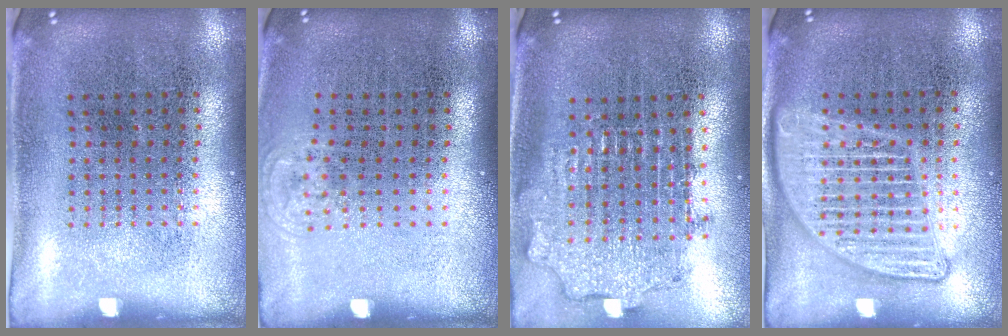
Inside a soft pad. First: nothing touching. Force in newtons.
{"total": 0.6, "press": 0.4, "slide": 0.3}
{"total": 1.9, "press": 1.5, "slide": 1.2}
{"total": 2.8, "press": 2.8, "slide": 0.2}